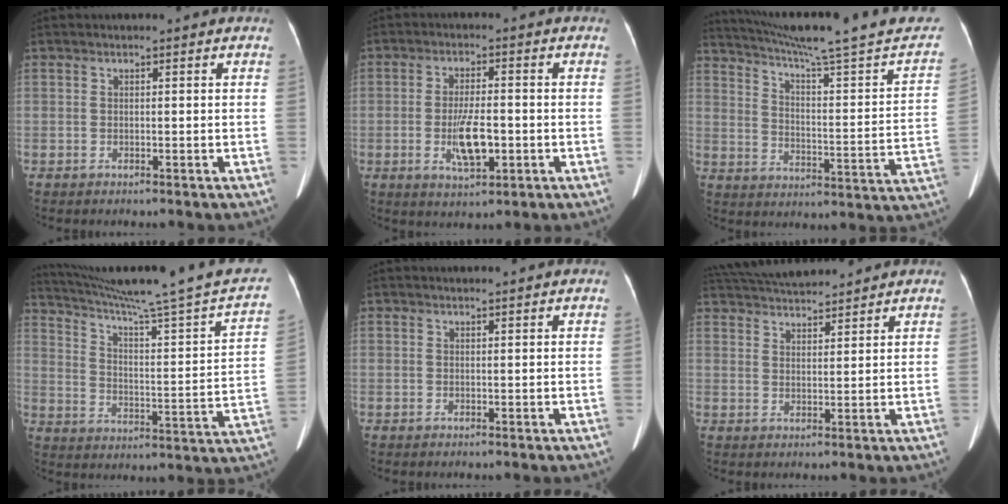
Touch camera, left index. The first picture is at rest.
{"total": 6.4, "force": [-1.7, 1.9, 5.9], "torque": [-0.114, -0.006, -0.025]}
{"total": 24.7, "force": [21.9, 0.0, 11.5], "torque": [-0.171, -0.052, 0.285]}
{"total": 22.9, "force": [19.5, -2.0, 11.8], "torque": [-0.187, -0.062, 0.267]}
{"total": 1.5, "force": [1.4, -0.2, 0.5], "torque": [-0.007, 0.014, 0.024]}
{"total": 9.8, "force": [9.2, 1.1, 3.0], "torque": [-0.066, 0.025, 0.151]}